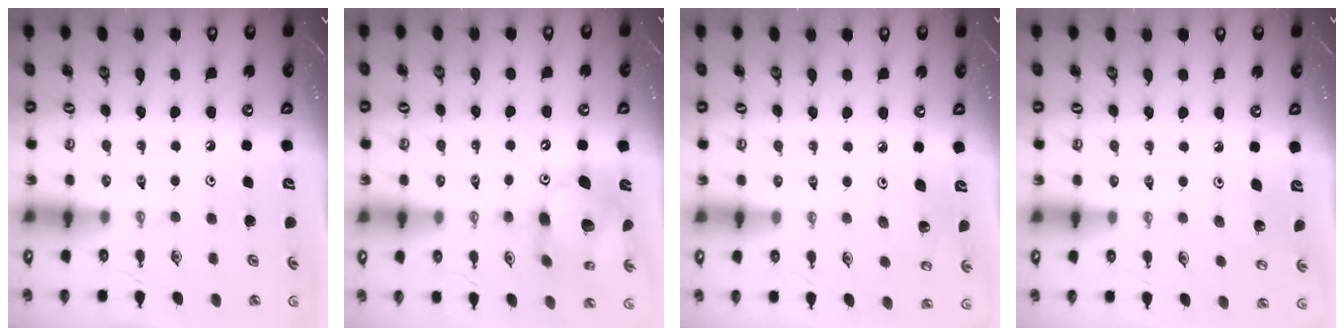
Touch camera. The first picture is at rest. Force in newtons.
{"total": 14.2, "press": 14.1, "slide": 1.3}
{"total": 3.5, "press": 3.4, "slide": 1.1}
{"total": 2.8, "press": 2.8, "slide": 0.2}